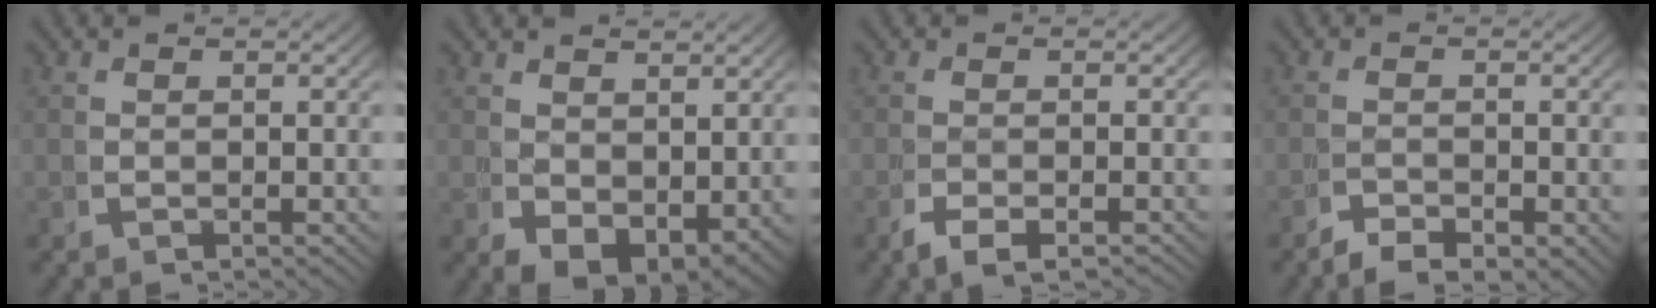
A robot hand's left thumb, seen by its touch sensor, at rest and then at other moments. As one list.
[{"total": 4.8, "force": [-0.8, 3.5, 3.2], "torque": [-0.053, -0.039, 0.011]}, {"total": 1.4, "force": [-1.2, -0.2, 0.6], "torque": [0.000, 0.003, -0.022]}, {"total": 1.5, "force": [-1.4, 0.0, 0.6], "torque": [0.015, -0.002, -0.031]}]